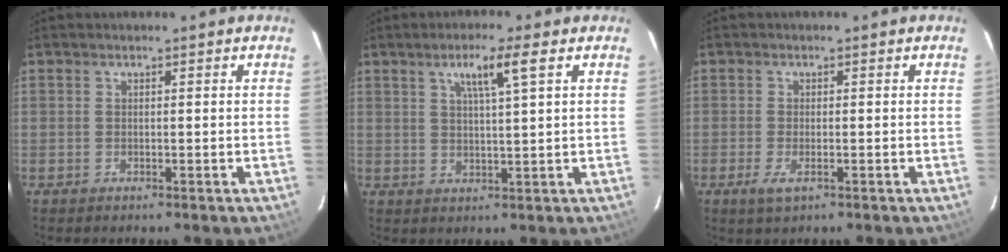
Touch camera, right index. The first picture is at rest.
{"total": 5.4, "force": [2.6, -0.3, 4.7], "torque": [-0.084, 0.003, 0.046]}
{"total": 2.7, "force": [-1.4, 0.9, 2.2], "torque": [-0.047, -0.009, -0.024]}